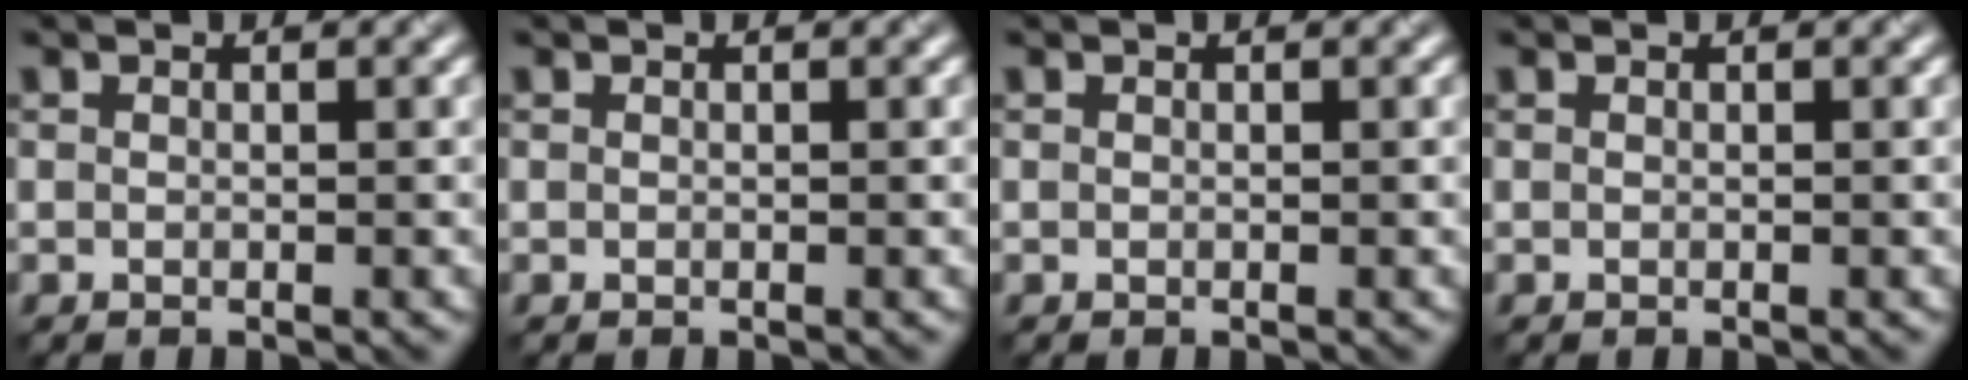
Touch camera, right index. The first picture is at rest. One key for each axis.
{"total": 0.0}
{"total": 0.0}
{"total": 0.0}